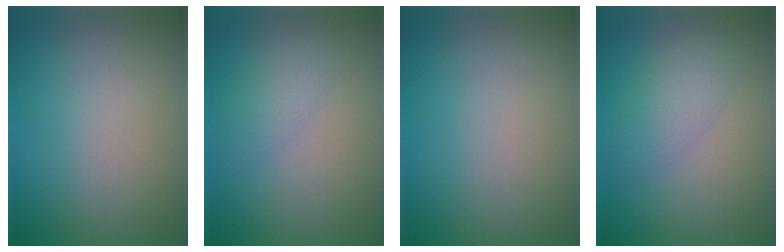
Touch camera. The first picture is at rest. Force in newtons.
{"total": 1.9, "press": 1.9, "slide": 0.0}
{"total": 0.0}
{"total": 2.8, "press": 2.8, "slide": 0.2}